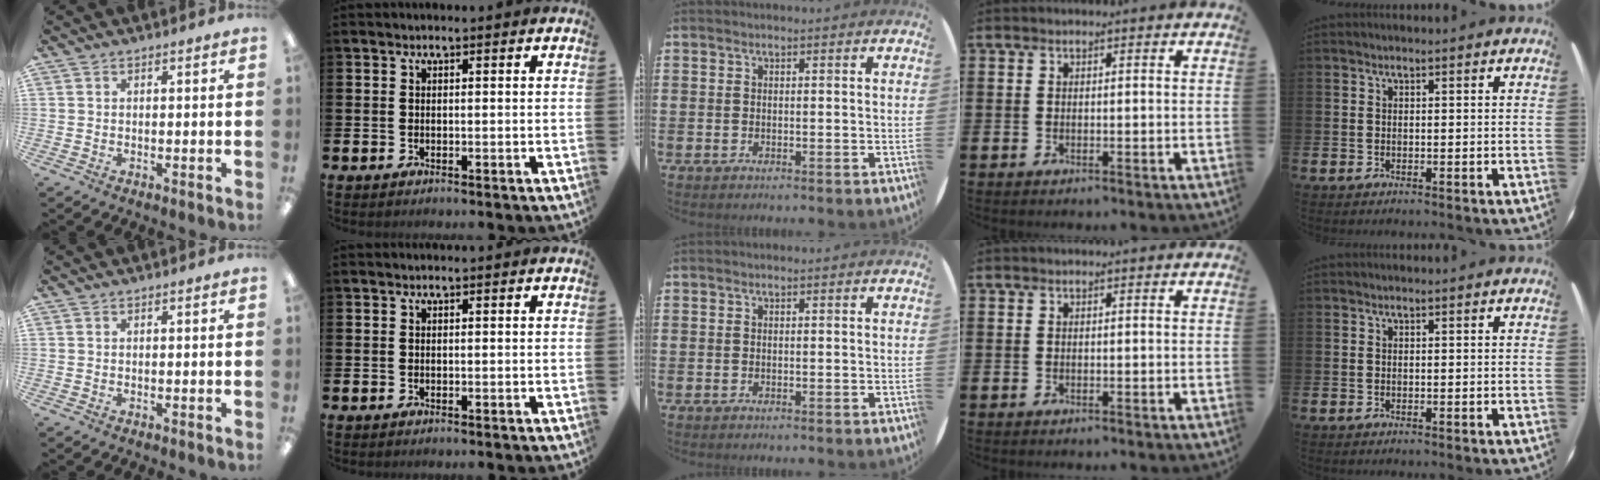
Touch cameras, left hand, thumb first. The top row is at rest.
{}